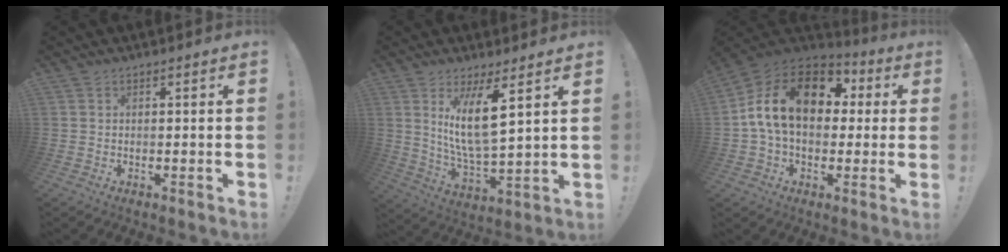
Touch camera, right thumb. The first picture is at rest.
{"total": 13.7, "force": [6.1, 3.3, 11.8], "torque": [-0.207, -0.040, 0.093]}
{"total": 19.7, "force": [3.9, 12.9, 14.3], "torque": [-0.237, 0.011, 0.073]}